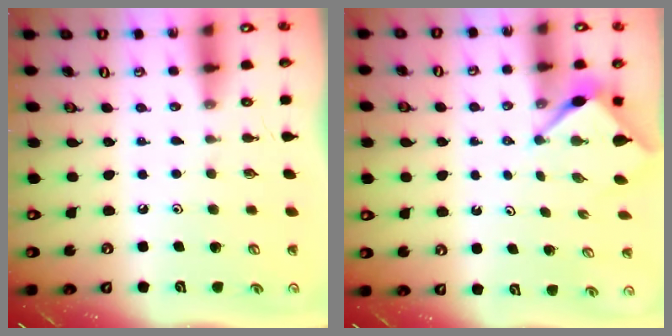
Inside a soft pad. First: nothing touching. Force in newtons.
{"total": 2.8, "press": 2.8, "slide": 0.3}